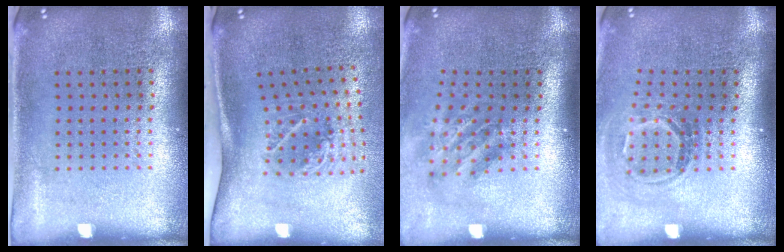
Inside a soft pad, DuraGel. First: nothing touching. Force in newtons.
{"total": 2.1, "press": 1.3, "slide": 1.6}
{"total": 1.9, "press": 1.2, "slide": 1.4}
{"total": 1.7, "press": 1.2, "slide": 1.3}